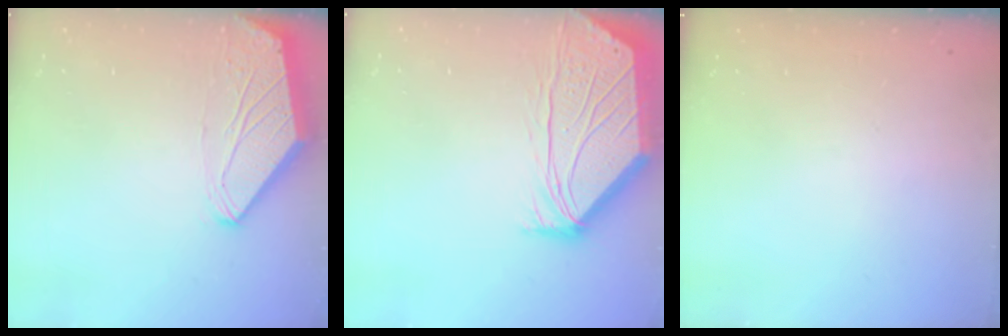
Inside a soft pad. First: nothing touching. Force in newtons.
{"total": 5.0, "press": 5.0, "slide": 0.6}
{"total": 0.0}